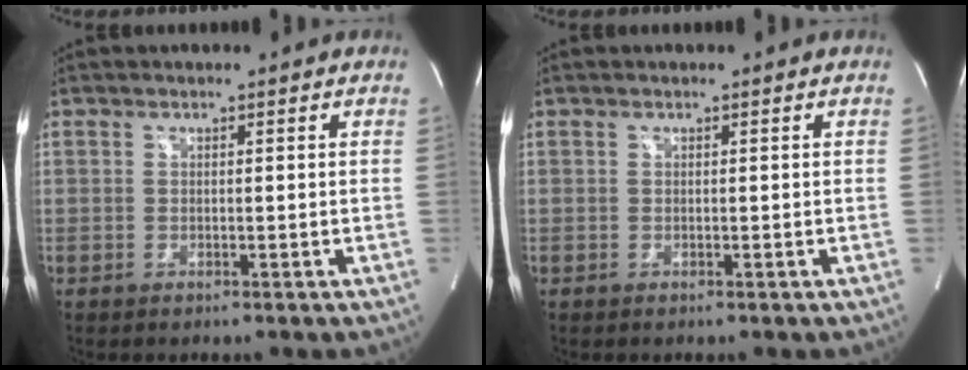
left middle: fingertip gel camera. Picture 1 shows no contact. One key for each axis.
{"total": 0.0}